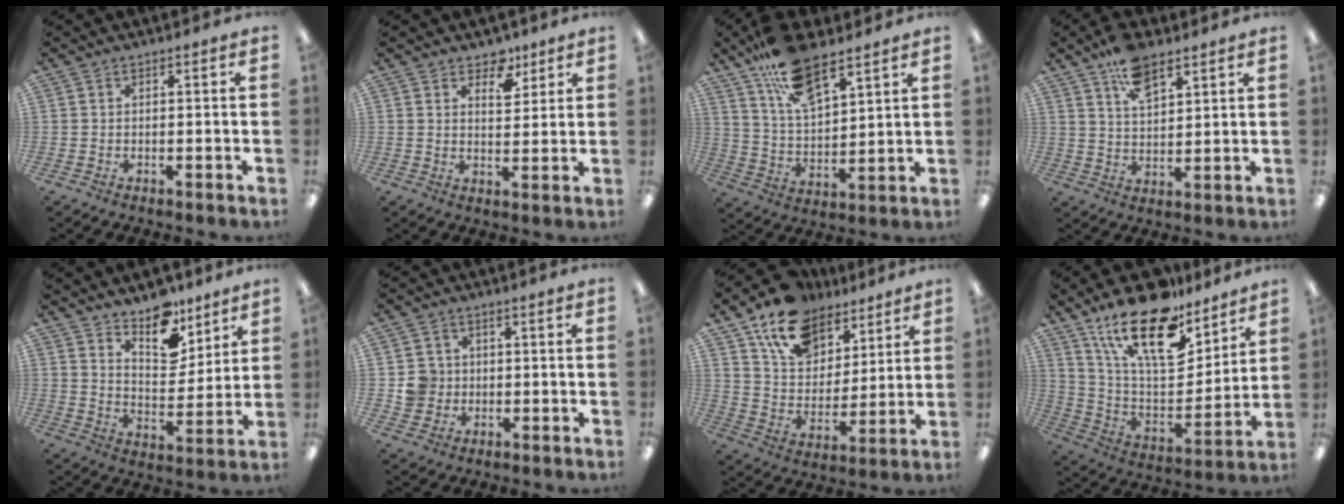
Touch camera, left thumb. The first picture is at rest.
{"total": 6.4, "force": [4.7, 3.7, 2.4], "torque": [-0.014, -0.027, 0.078]}
{"total": 16.3, "force": [11.9, 6.2, 9.2], "torque": [-0.177, -0.055, 0.212]}
{"total": 9.6, "force": [6.6, 4.2, 5.4], "torque": [-0.090, -0.030, 0.117]}
{"total": 11.8, "force": [9.3, 5.8, 4.3], "torque": [-0.053, -0.066, 0.170]}
{"total": 5.5, "force": [0.1, 5.4, 1.0], "torque": [-0.015, 0.010, 0.004]}
{"total": 15.9, "force": [11.3, 9.4, 6.1], "torque": [-0.119, -0.059, 0.212]}
{"total": 23.0, "force": [15.8, 9.6, 13.8], "torque": [-0.247, -0.095, 0.277]}